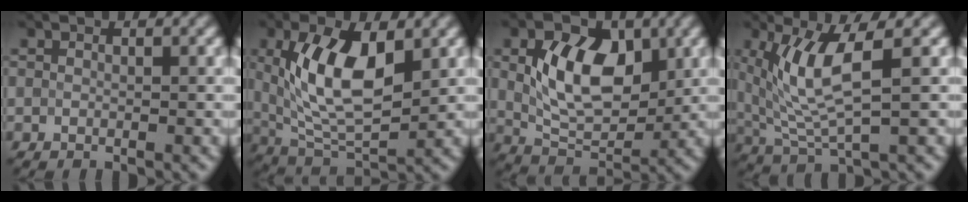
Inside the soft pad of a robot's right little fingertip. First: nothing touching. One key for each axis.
{"total": 8.8, "fx": 2.0, "fy": 4.0, "fz": 7.5, "tx": -0.150, "ty": -0.001, "tz": 0.040}
{"total": 7.8, "fx": 1.6, "fy": 4.7, "fz": 6.0, "tx": -0.114, "ty": 0.002, "tz": 0.030}
{"total": 6.3, "fx": 1.8, "fy": 1.5, "fz": 5.8, "tx": -0.132, "ty": -0.010, "tz": 0.042}